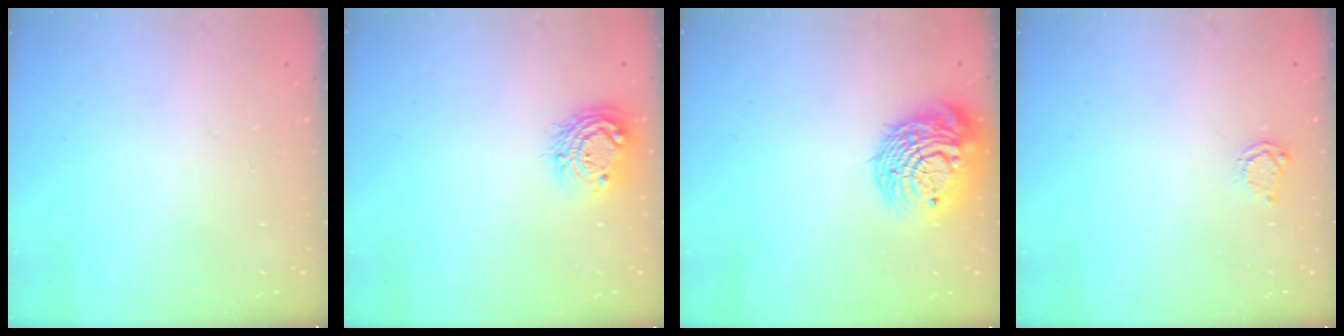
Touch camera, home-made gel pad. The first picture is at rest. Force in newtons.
{"total": 10.9, "press": 10.8, "slide": 0.8}
{"total": 16.1, "press": 15.9, "slide": 2.6}
{"total": 3.8, "press": 3.8, "slide": 0.5}